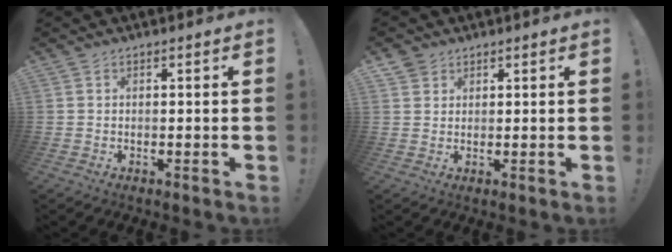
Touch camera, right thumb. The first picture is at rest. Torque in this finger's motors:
{"motor_torque": [-0.28, 0.14, 0.14, 0.02, 0.03]}